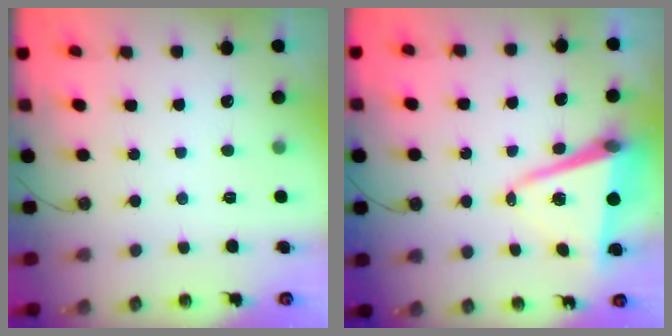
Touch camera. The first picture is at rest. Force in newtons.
{"total": 10.9, "press": 10.3, "slide": 3.3}